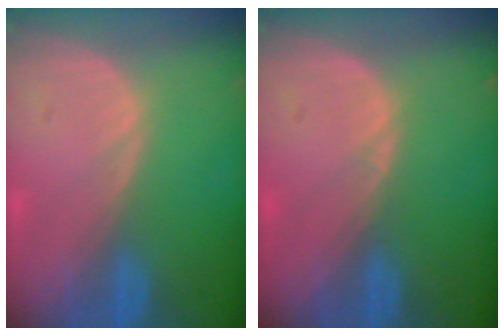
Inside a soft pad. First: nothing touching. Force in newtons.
{"total": 0.5, "press": 0.4, "slide": 0.4}